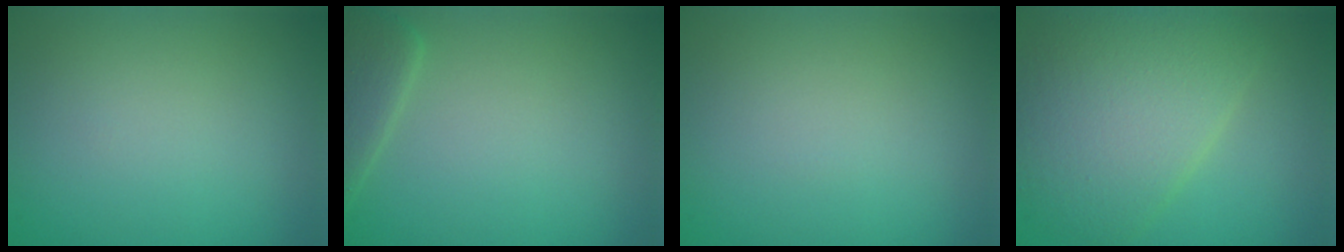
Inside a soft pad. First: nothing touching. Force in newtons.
{"total": 2.8, "press": 2.8, "slide": 0.2}
{"total": 0.0}
{"total": 6.7, "press": 6.7, "slide": 0.3}